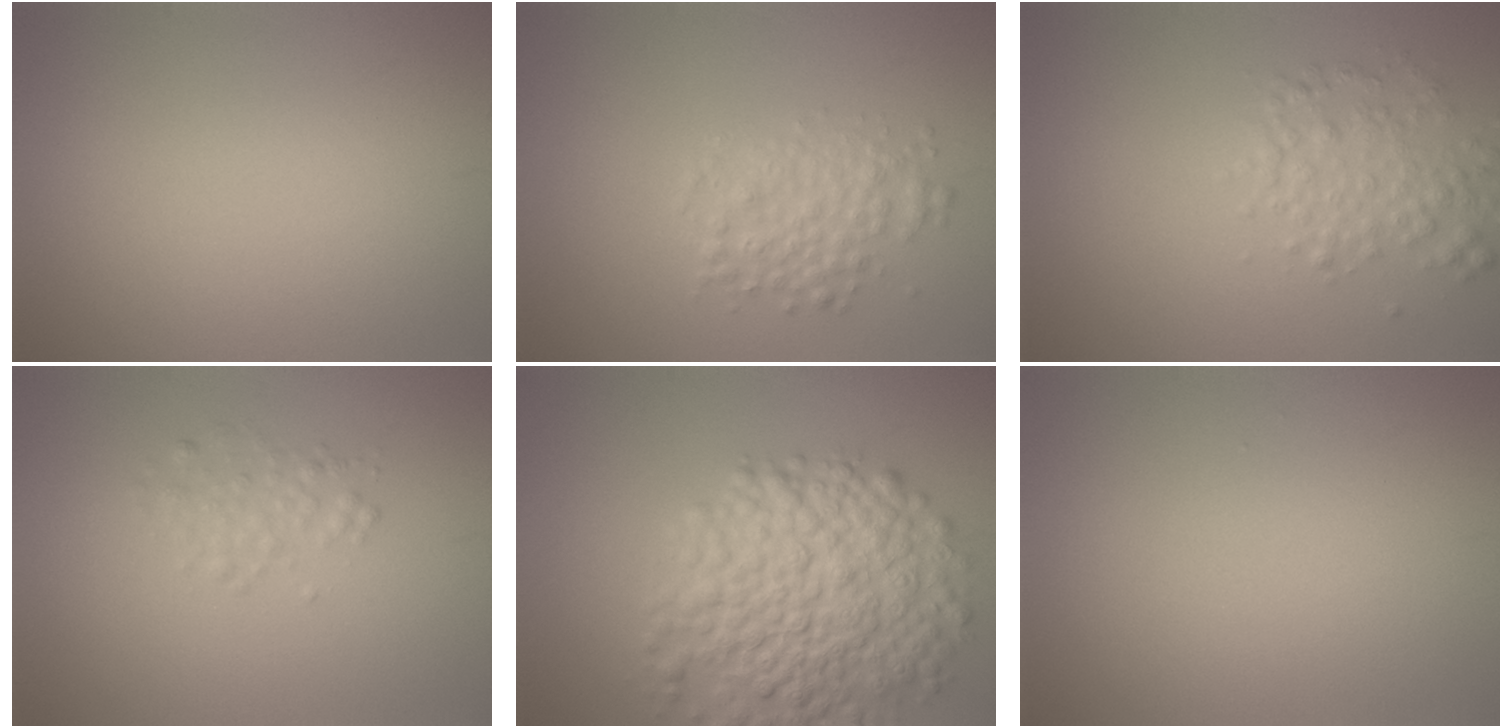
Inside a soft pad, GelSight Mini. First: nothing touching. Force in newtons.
{"total": 2.8, "press": 2.8, "slide": 0.1}
{"total": 2.9, "press": 2.9, "slide": 0.1}
{"total": 1.5, "press": 1.5, "slide": 0.0}
{"total": 9.0, "press": 9.0, "slide": 0.4}
{"total": 0.0}